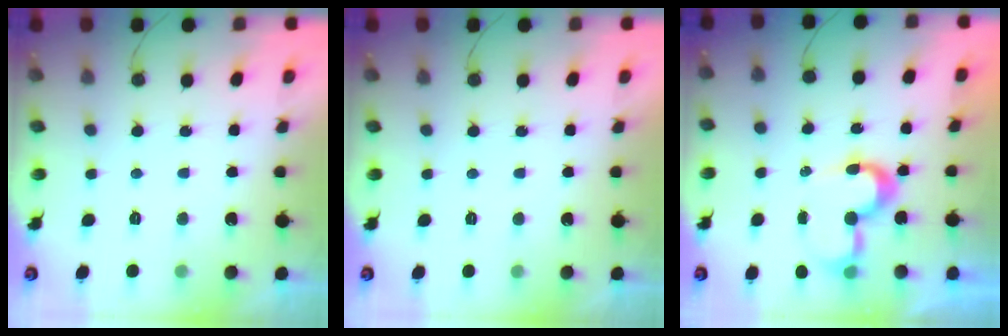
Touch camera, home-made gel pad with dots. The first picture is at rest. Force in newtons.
{"total": 1.7, "press": 1.7, "slide": 0.0}
{"total": 9.7, "press": 9.7, "slide": 0.7}